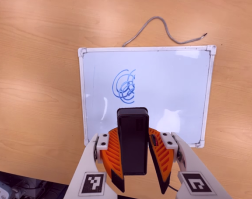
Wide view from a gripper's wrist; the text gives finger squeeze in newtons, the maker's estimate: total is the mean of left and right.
{"total": 8.4, "left": 7.9, "right": 8.8}